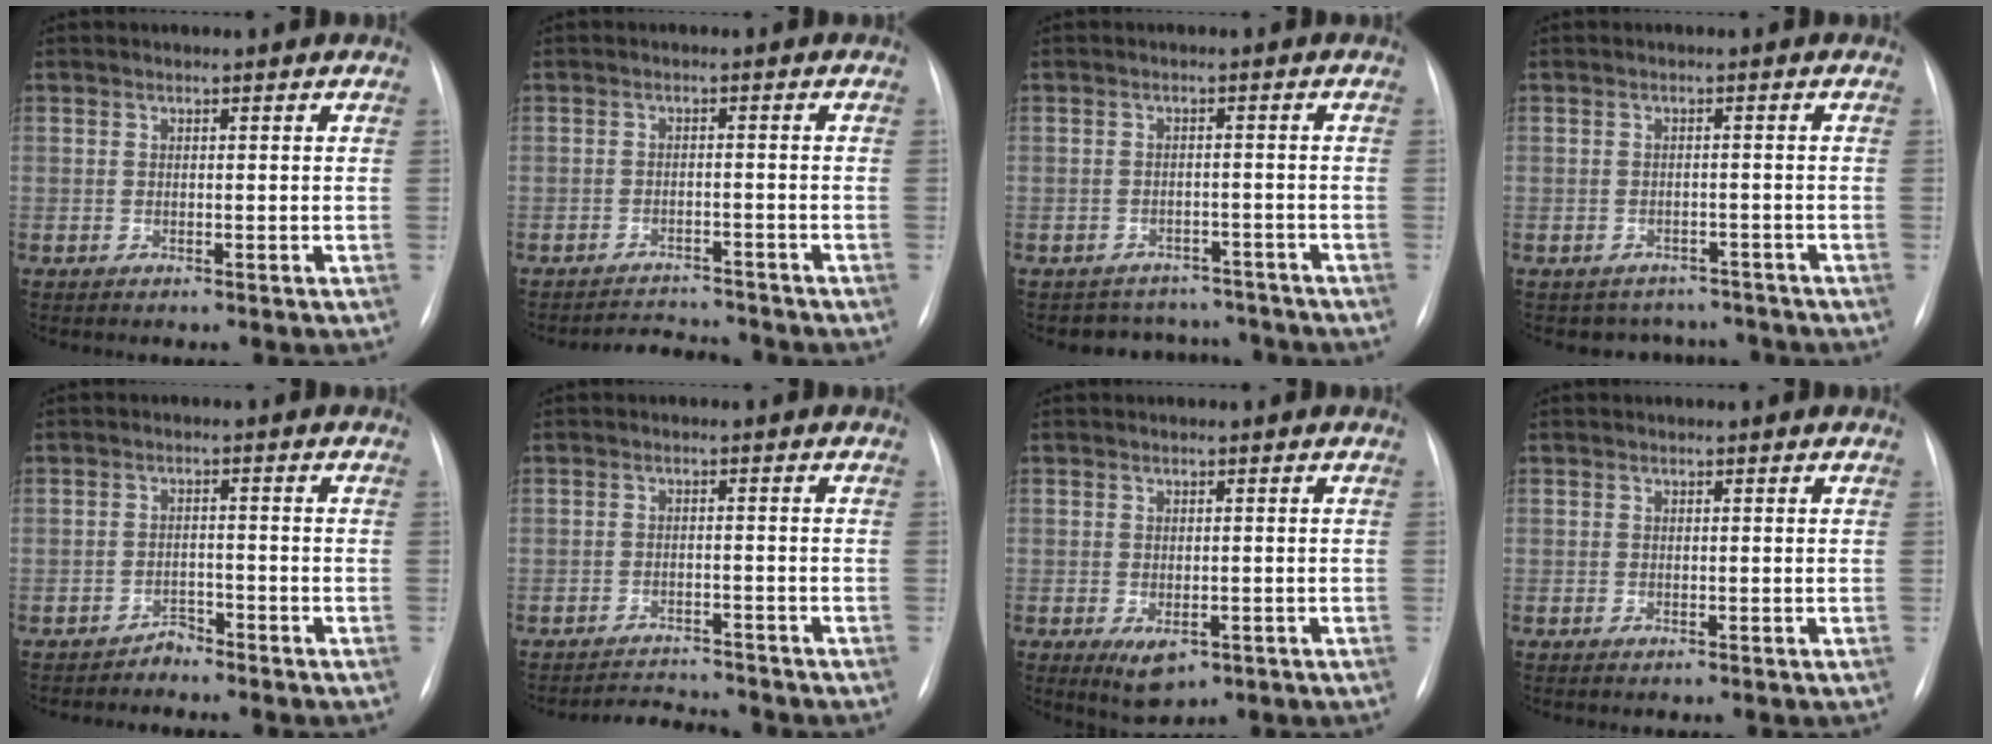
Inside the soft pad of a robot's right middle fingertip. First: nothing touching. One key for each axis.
{"total": 4.5, "fx": -4.5, "fy": 0.4, "fz": -0.2, "tx": 0.000, "ty": 0.004, "tz": -0.069}
{"total": 7.4, "fx": -6.5, "fy": 3.5, "fz": -0.3, "tx": 0.016, "ty": 0.026, "tz": -0.076}
{"total": 5.8, "fx": -5.0, "fy": 2.9, "fz": -0.2, "tx": 0.014, "ty": 0.021, "tz": -0.057}
{"total": 1.9, "fx": -1.8, "fy": 0.6, "fz": -0.2, "tx": 0.006, "ty": -0.001, "tz": -0.030}
{"total": 4.3, "fx": -4.2, "fy": 0.1, "fz": -0.2, "tx": 0.000, "ty": -0.001, "tz": -0.066}
{"total": 3.9, "fx": -1.5, "fy": 2.1, "fz": 2.8, "tx": -0.045, "ty": -0.006, "tz": -0.011}
{"total": 0.0}